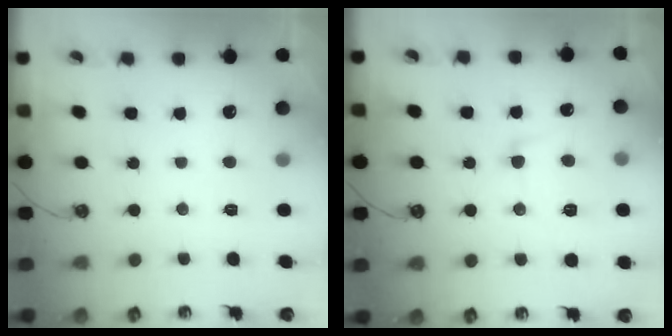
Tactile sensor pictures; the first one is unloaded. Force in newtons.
{"total": 2.1, "press": 1.8, "slide": 1.1}